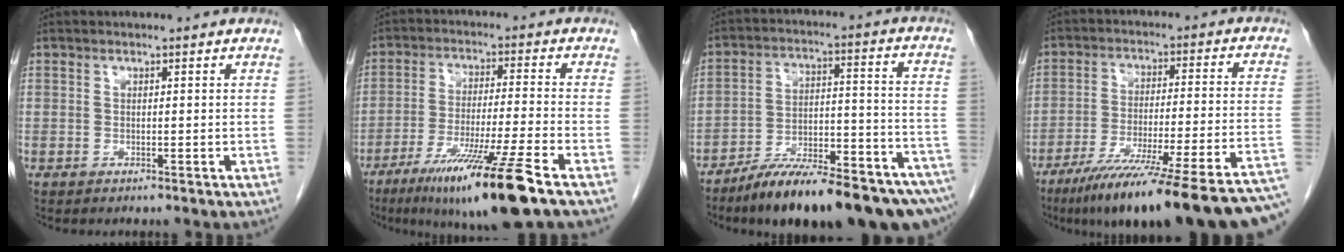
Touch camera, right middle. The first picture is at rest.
{"total": 14.3, "force": [-8.9, -1.2, 11.2], "torque": [-0.204, -0.044, -0.153]}
{"total": 21.2, "force": [-16.1, 3.4, 13.3], "torque": [-0.139, 0.023, -0.249]}
{"total": 27.0, "force": [-21.4, 0.2, 16.4], "torque": [-0.159, -0.034, -0.310]}